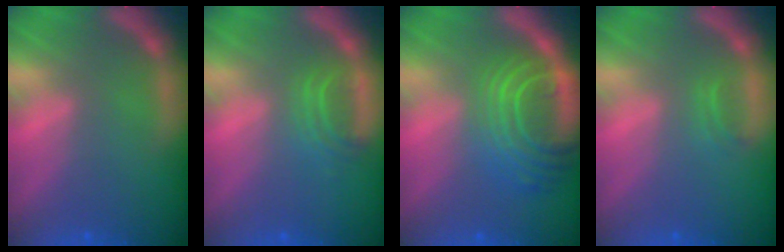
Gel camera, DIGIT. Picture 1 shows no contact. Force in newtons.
{"total": 2.5}
{"total": 9.0}
{"total": 0.9}